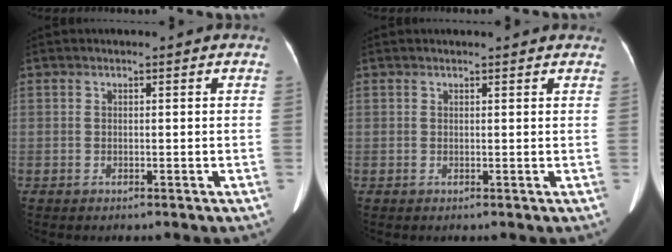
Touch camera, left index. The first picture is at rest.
{"total": 4.3, "force": [4.0, 0.9, 1.5], "torque": [-0.017, 0.020, 0.035]}